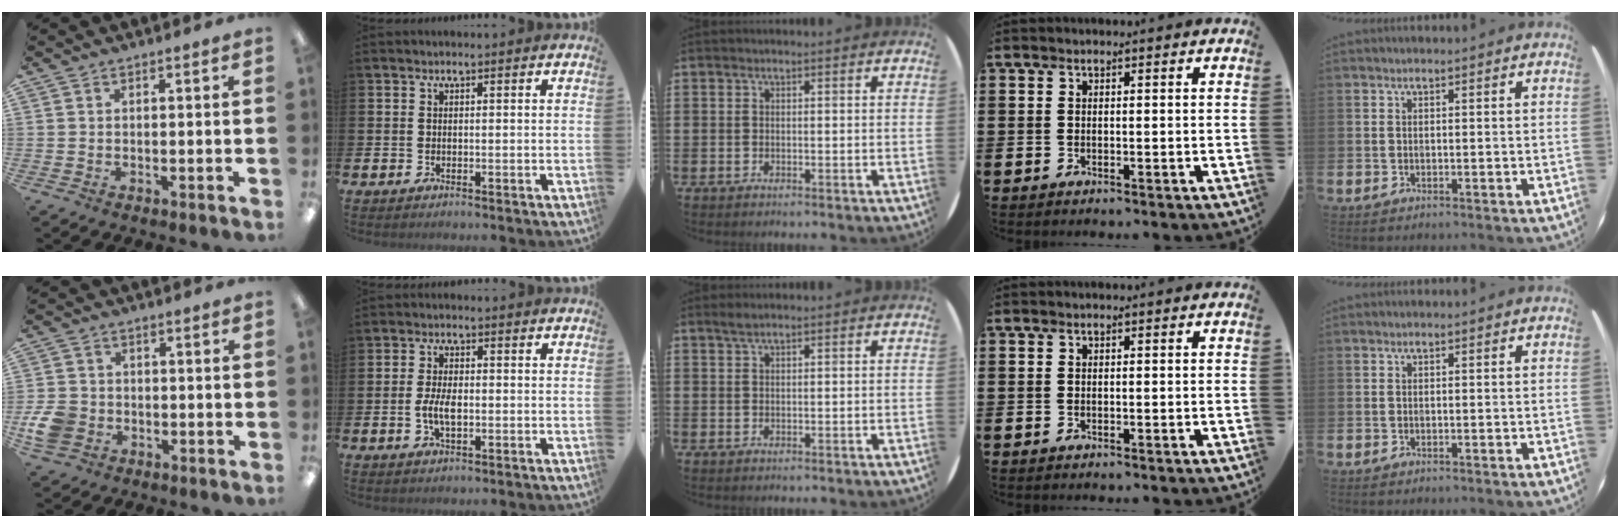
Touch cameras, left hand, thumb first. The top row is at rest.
{"thumb": {"total": 7.1, "force": [-2.0, 5.9, 3.3], "torque": [-0.073, 0.014, -0.035]}, "index": {"total": 3.8, "force": [-0.5, 1.7, 3.4], "torque": [-0.060, -0.003, -0.015]}, "middle": {"total": 1.0, "force": [0.9, 0.1, 0.5], "torque": [-0.010, 0.003, 0.015]}}